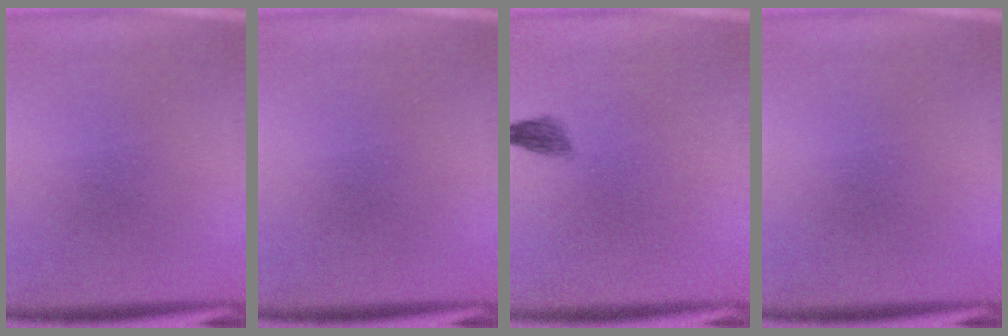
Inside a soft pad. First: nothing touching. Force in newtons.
{"total": 0.0}
{"total": 1.8}
{"total": 0.0}